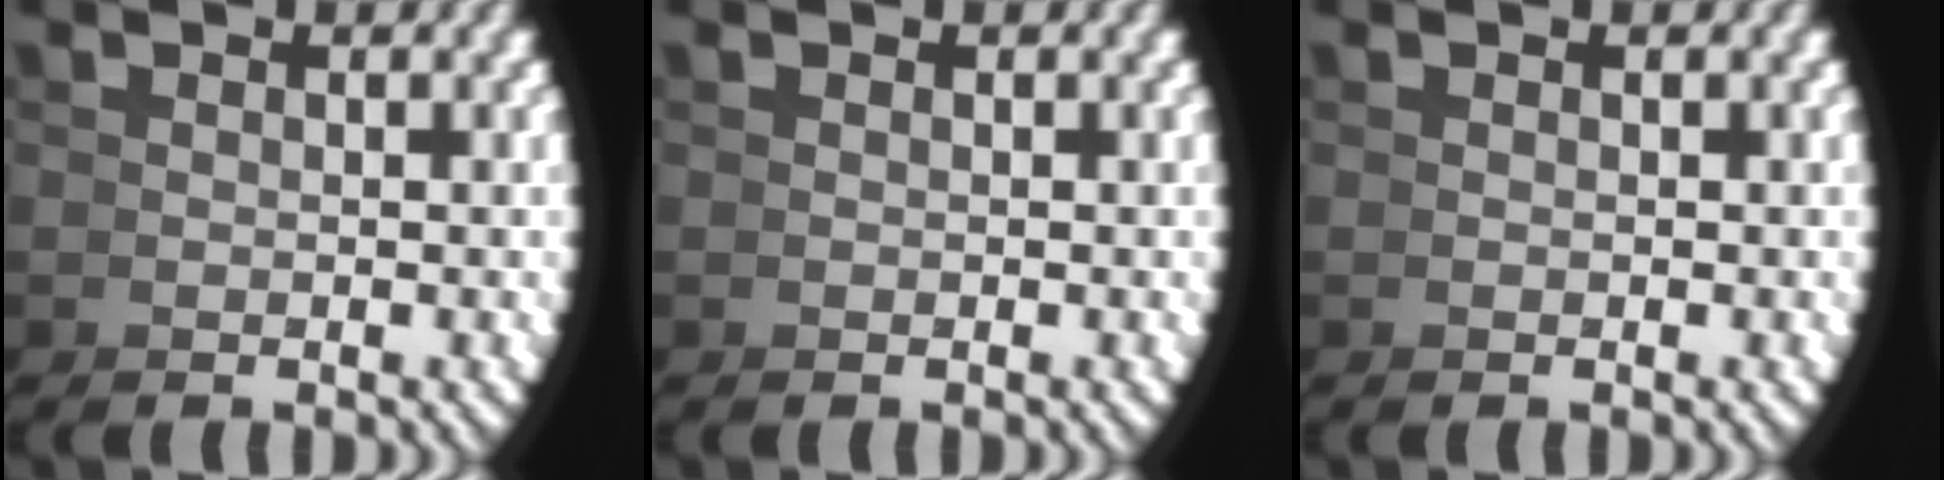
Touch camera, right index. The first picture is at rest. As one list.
[{"total": 0.0}, {"total": 0.0}]